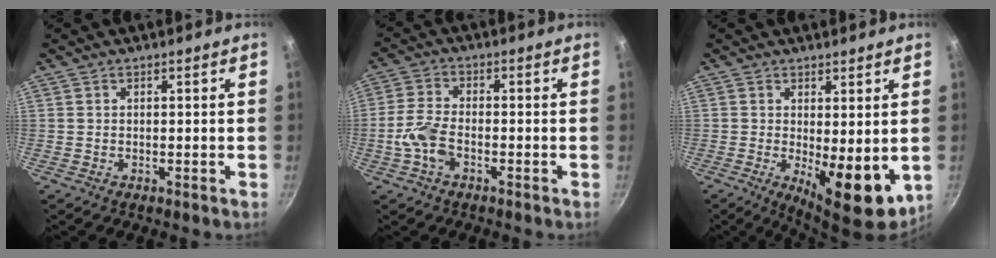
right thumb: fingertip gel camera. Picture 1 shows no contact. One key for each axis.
{"total": 6.3, "fx": -2.3, "fy": 3.5, "fz": 4.7, "tx": -0.100, "ty": 0.021, "tz": -0.054}
{"total": 10.3, "fx": -0.9, "fy": 4.0, "fz": 9.5, "tx": -0.116, "ty": -0.016, "tz": 0.000}